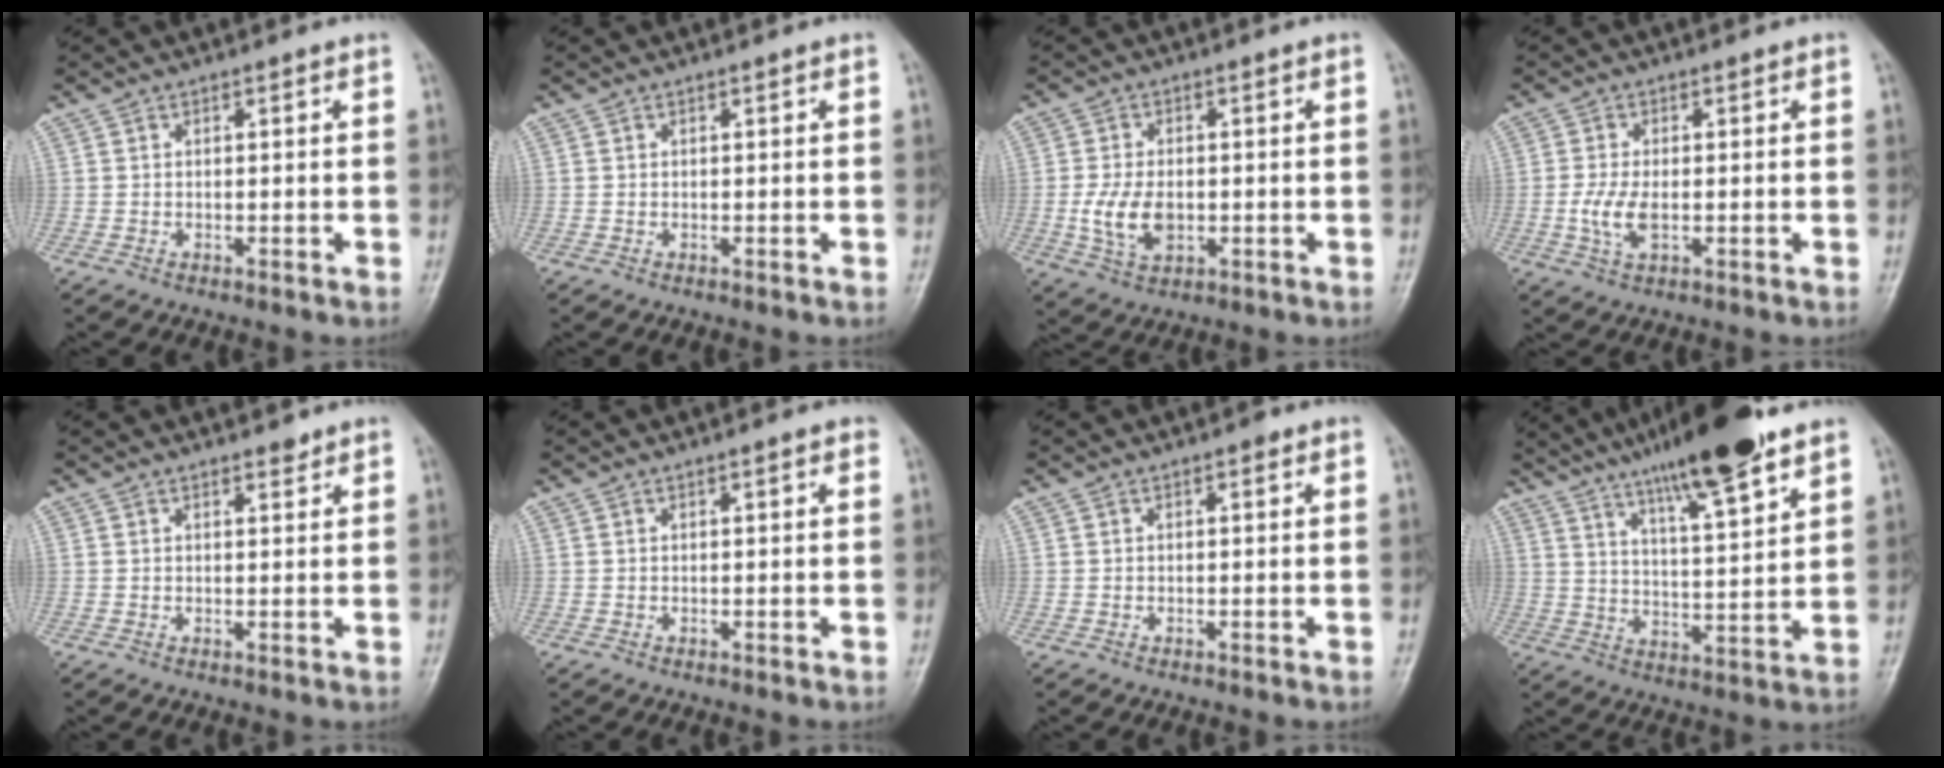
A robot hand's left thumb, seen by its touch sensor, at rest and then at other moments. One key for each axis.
{"total": 0.0}
{"total": 7.2, "fx": -0.9, "fy": 4.5, "fz": 5.5, "tx": -0.104, "ty": -0.004, "tz": -0.013}
{"total": 4.8, "fx": -0.7, "fy": 2.3, "fz": 4.1, "tx": -0.094, "ty": -0.002, "tz": -0.014}
{"total": 1.4, "fx": 1.2, "fy": 0.5, "fz": 0.5, "tx": -0.003, "ty": -0.009, "tz": 0.016}
{"total": 1.1, "fx": 0.5, "fy": 0.2, "fz": 0.9, "tx": -0.013, "ty": 0.002, "tz": 0.005}
{"total": 0.9, "fx": 0.4, "fy": 0.3, "fz": 0.7, "tx": -0.008, "ty": 0.002, "tz": 0.001}
{"total": 16.1, "fx": 11.2, "fy": 2.2, "fz": 11.5, "tx": -0.176, "ty": -0.049, "tz": 0.184}